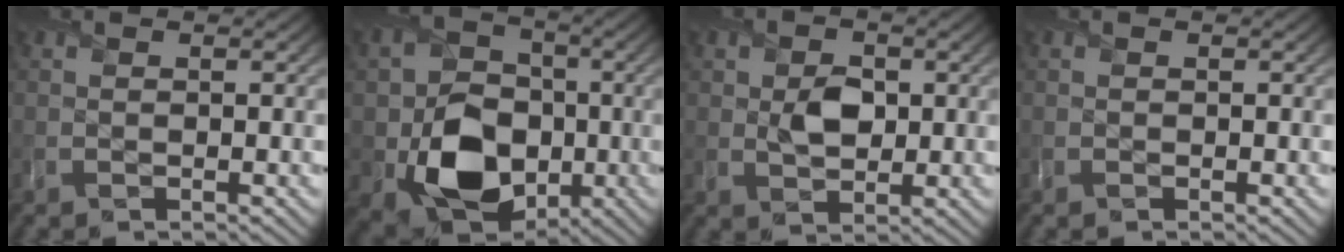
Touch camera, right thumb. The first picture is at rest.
{"total": 11.3, "force": [-2.7, 9.0, 6.3], "torque": [-0.121, -0.021, -0.055]}
{"total": 3.6, "force": [0.4, 2.7, 2.4], "torque": [-0.049, -0.003, 0.005]}
{"total": 0.0}